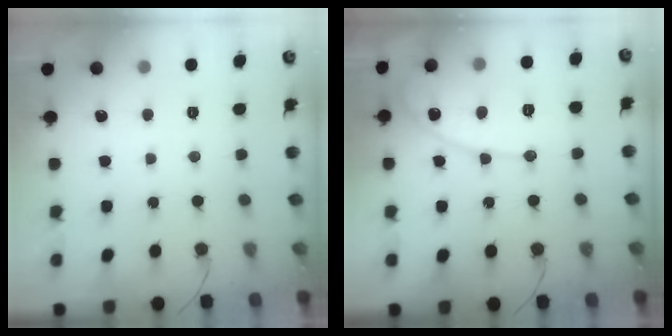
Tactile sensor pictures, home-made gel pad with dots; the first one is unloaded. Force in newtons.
{"total": 11.3, "press": 11.3, "slide": 0.9}